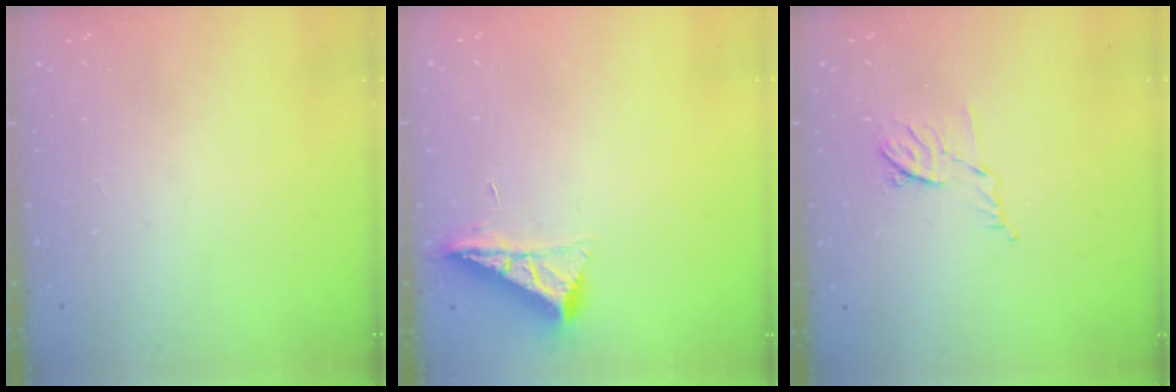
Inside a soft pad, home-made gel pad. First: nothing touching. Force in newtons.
{"total": 6.5, "press": 6.4, "slide": 0.9}
{"total": 7.4, "press": 7.3, "slide": 1.2}